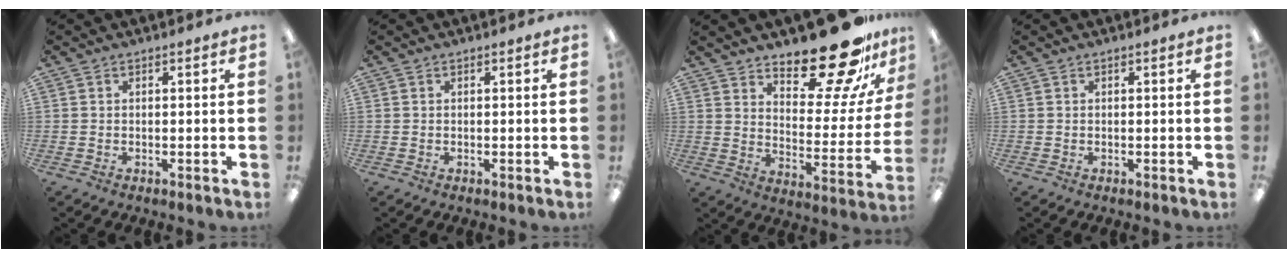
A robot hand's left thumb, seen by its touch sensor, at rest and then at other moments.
{"total": 0.0}
{"total": 21.0, "force": [17.1, 6.9, 10.1], "torque": [-0.125, -0.128, 0.281]}
{"total": 0.0}